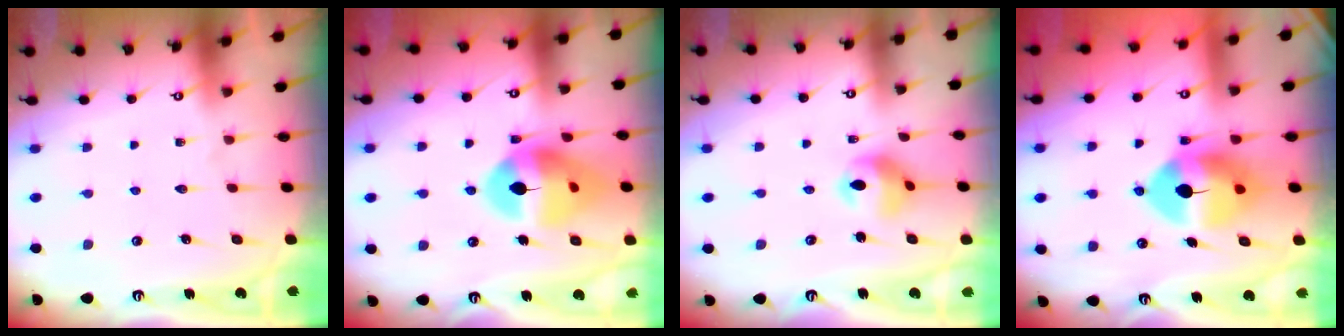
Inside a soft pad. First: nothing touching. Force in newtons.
{"total": 14.5, "press": 14.4, "slide": 1.5}
{"total": 9.6, "press": 9.5, "slide": 1.2}
{"total": 11.8, "press": 11.6, "slide": 2.0}